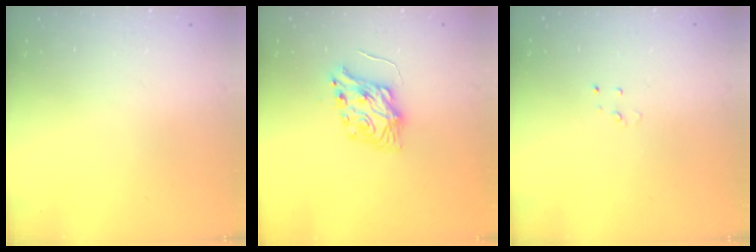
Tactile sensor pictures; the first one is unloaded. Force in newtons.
{"total": 7.1, "press": 7.0, "slide": 0.7}
{"total": 2.3, "press": 2.3, "slide": 0.2}